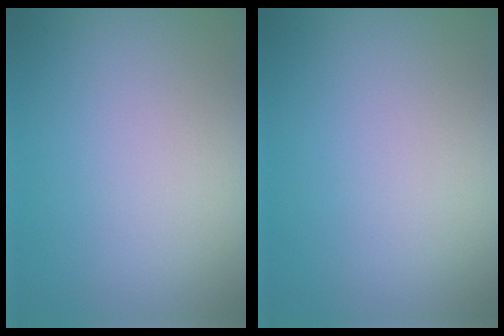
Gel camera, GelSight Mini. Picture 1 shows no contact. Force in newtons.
{"total": 0.0}